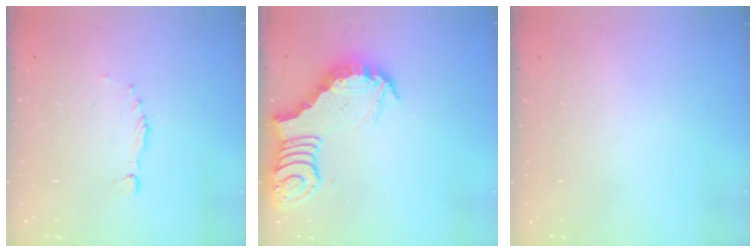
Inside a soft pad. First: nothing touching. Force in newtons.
{"total": 5.3, "press": 5.3, "slide": 0.8}
{"total": 0.0}